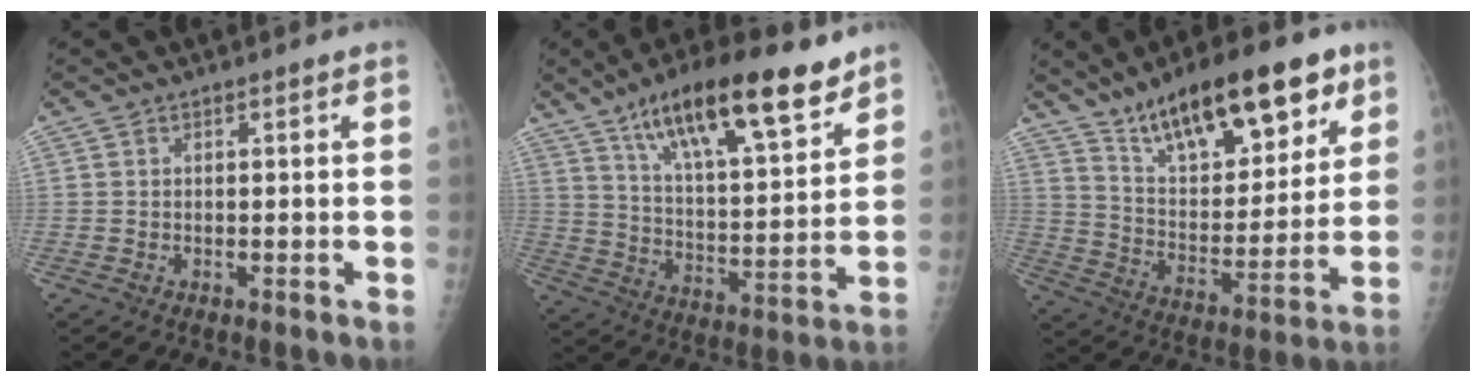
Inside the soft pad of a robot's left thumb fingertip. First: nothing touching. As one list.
[{"total": 21.2, "force": [13.6, 6.3, 15.0], "torque": [-0.221, -0.049, 0.229]}, {"total": 22.4, "force": [14.1, 8.6, 15.1], "torque": [-0.193, -0.053, 0.237]}]